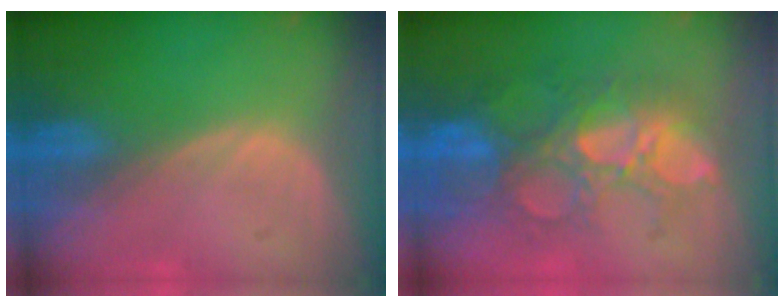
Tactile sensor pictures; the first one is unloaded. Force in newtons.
{"total": 11.1, "press": 9.6, "slide": 5.5}